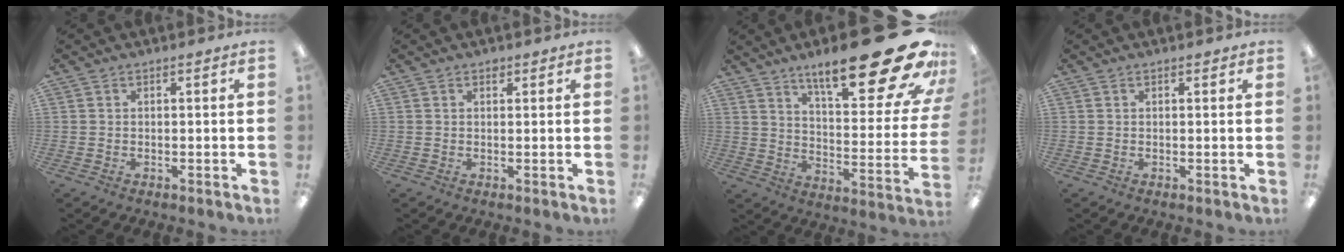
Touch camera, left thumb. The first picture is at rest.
{"total": 1.2, "force": [0.8, 0.8, 0.4], "torque": [0.000, -0.001, 0.013]}
{"total": 28.2, "force": [17.2, 8.3, 20.7], "torque": [-0.292, -0.113, 0.278]}
{"total": 0.5, "force": [0.3, 0.3, 0.2], "torque": [0.003, -0.001, 0.004]}